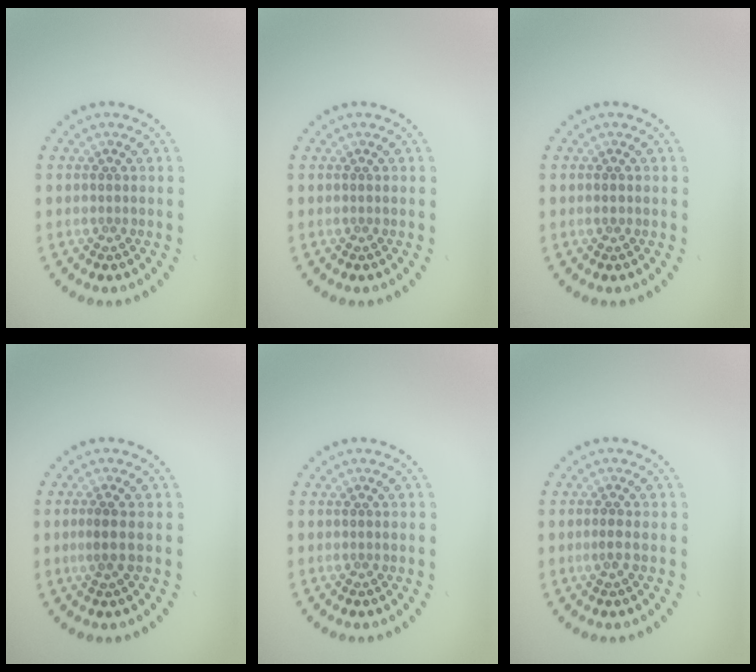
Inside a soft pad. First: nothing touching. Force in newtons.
{"total": 0.0}
{"total": 0.9, "press": 0.9, "slide": 0.0}
{"total": 1.2, "press": 1.0, "slide": 0.8}
{"total": 0.0}
{"total": 0.9, "press": 0.8, "slide": 0.4}